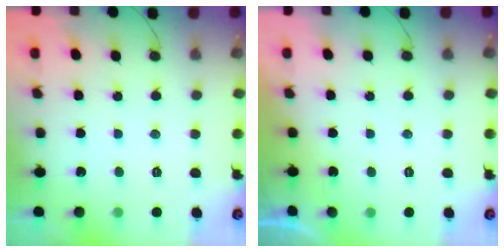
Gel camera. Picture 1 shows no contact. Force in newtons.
{"total": 1.0, "press": 0.9, "slide": 0.3}